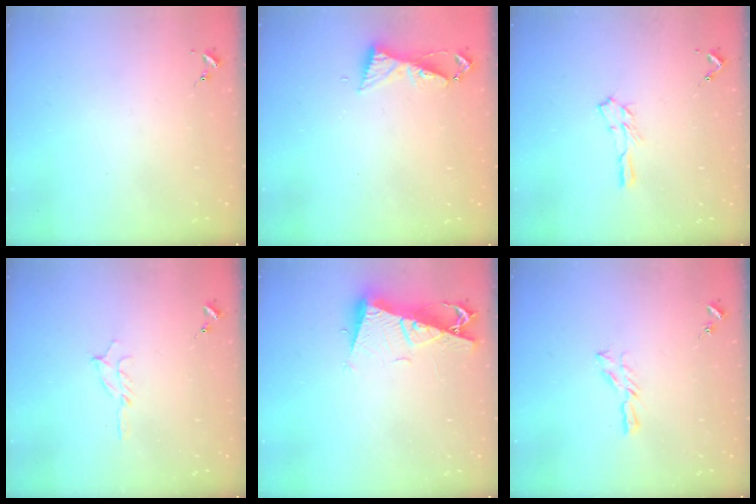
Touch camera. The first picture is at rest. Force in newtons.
{"total": 6.0, "press": 5.9, "slide": 0.7}
{"total": 5.1, "press": 5.1, "slide": 0.6}
{"total": 5.0, "press": 5.0, "slide": 0.6}
{"total": 10.6, "press": 10.5, "slide": 1.3}
{"total": 5.1, "press": 5.1, "slide": 0.5}